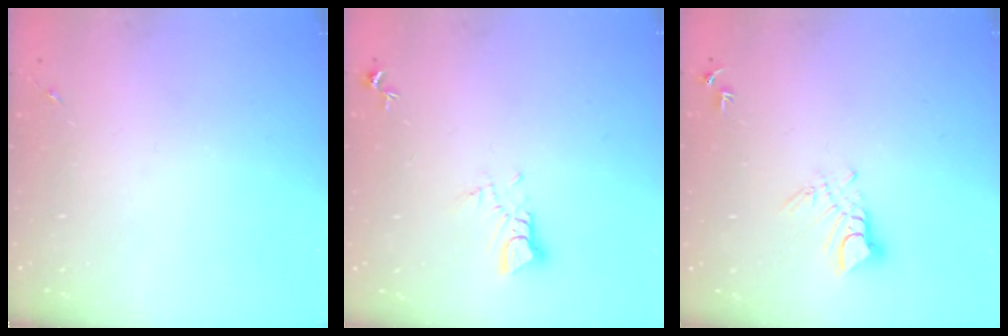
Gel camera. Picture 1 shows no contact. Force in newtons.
{"total": 4.0, "press": 3.9, "slide": 0.3}
{"total": 5.9, "press": 5.9, "slide": 0.5}